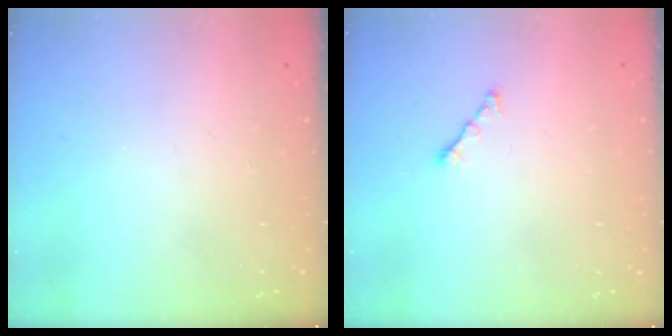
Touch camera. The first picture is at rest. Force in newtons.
{"total": 1.7, "press": 1.6, "slide": 0.6}